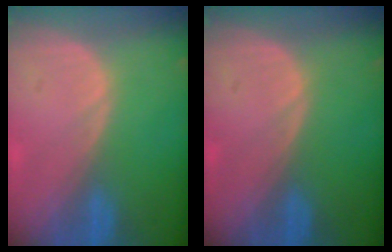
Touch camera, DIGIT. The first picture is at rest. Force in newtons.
{"total": 0.0}